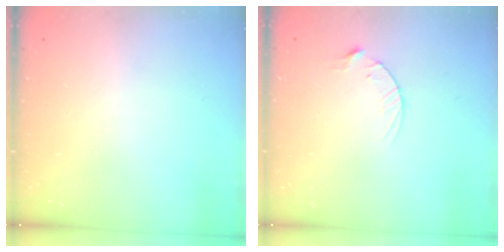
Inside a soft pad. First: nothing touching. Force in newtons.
{"total": 3.5, "press": 3.5, "slide": 0.4}